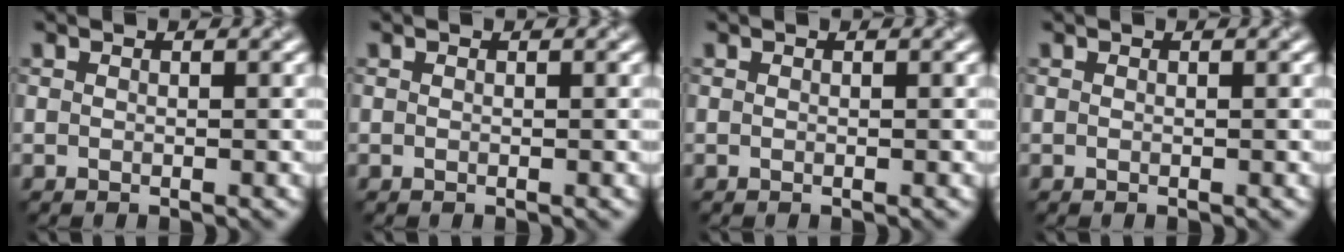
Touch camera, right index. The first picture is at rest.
{"total": 0.0}
{"total": 0.0}
{"total": 0.0}